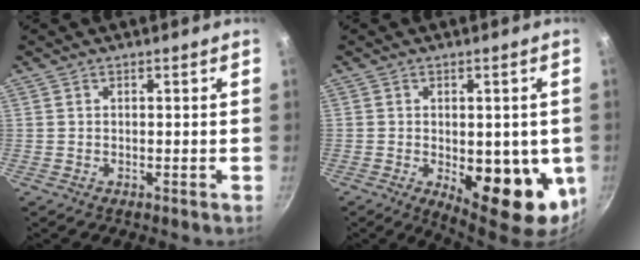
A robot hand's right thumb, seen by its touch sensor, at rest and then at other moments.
{"total": 16.2, "force": [-2.9, 7.5, 14.1], "torque": [-0.144, -0.024, -0.025]}